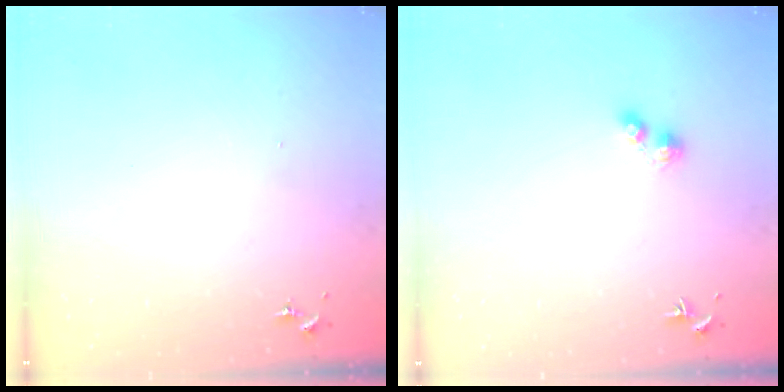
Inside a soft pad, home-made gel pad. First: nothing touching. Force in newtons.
{"total": 4.0, "press": 3.9, "slide": 0.6}